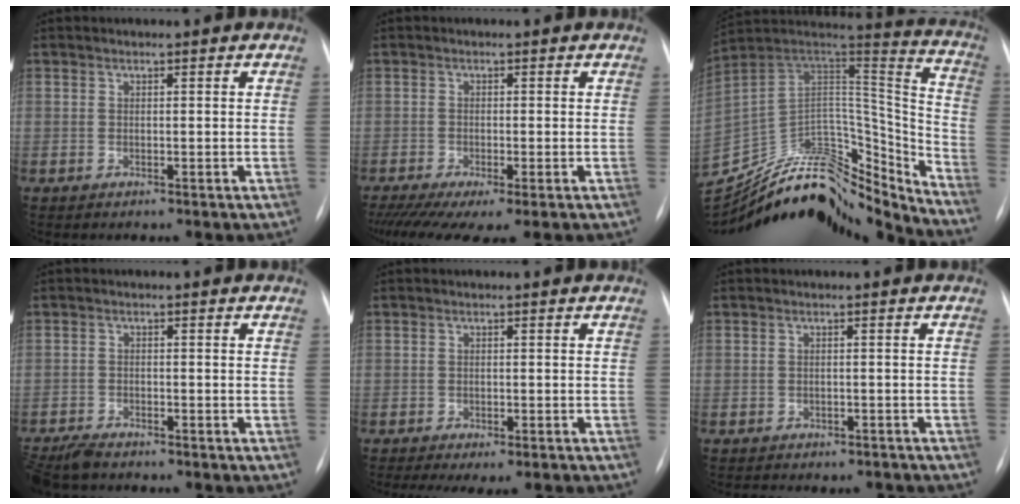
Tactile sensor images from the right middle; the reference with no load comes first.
{"total": 7.5, "force": [-5.0, 1.4, 5.4], "torque": [-0.094, -0.017, -0.084]}
{"total": 28.8, "force": [-25.4, 9.3, 10.0], "torque": [-0.182, 0.028, -0.385]}
{"total": 5.2, "force": [-4.7, 1.3, 2.0], "torque": [-0.032, -0.014, -0.081]}
{"total": 7.7, "force": [-6.0, 2.4, 4.1], "torque": [-0.054, 0.001, -0.082]}
{"total": 5.6, "force": [-4.9, 2.3, 1.6], "torque": [-0.017, 0.008, -0.054]}